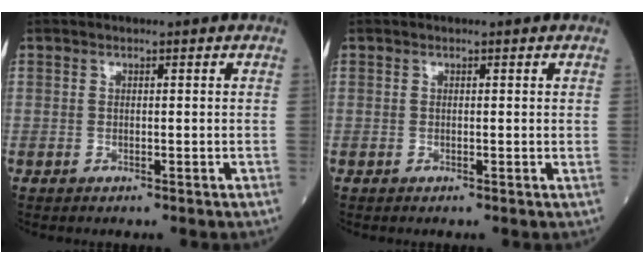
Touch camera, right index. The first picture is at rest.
{"total": 0.0}